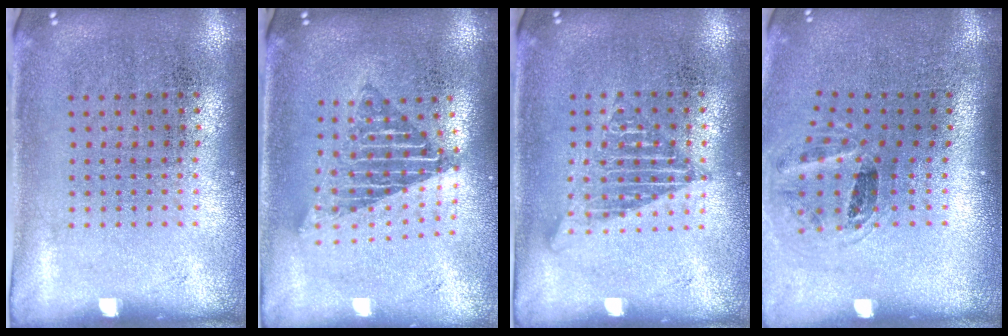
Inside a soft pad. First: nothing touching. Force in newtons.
{"total": 1.6, "press": 1.3, "slide": 0.9}
{"total": 1.2, "press": 1.2, "slide": 0.0}
{"total": 1.2, "press": 1.0, "slide": 0.6}